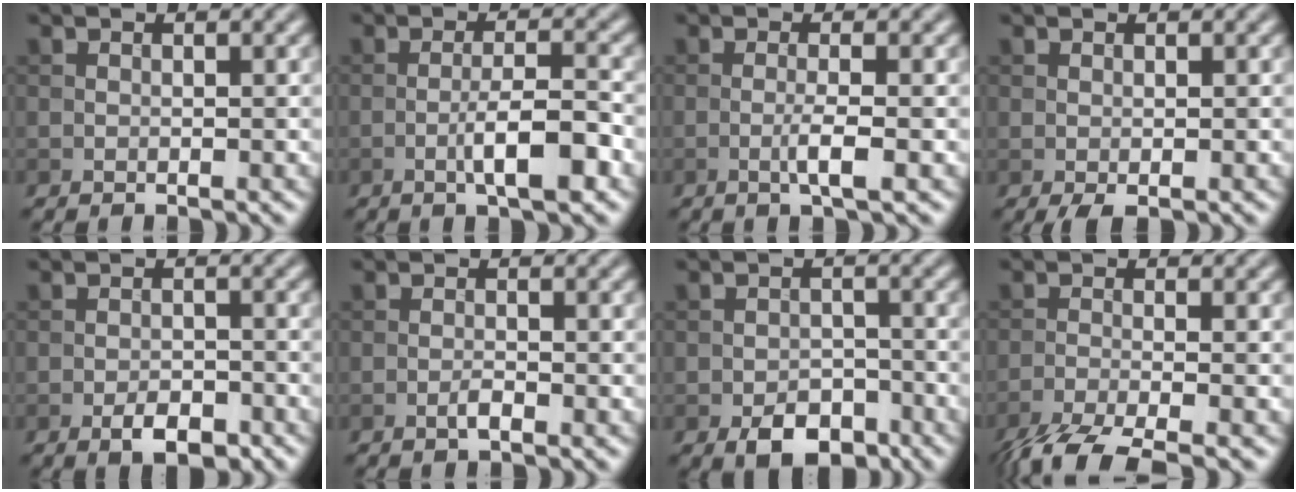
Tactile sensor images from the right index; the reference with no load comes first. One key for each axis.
{"total": 4.6, "fx": -1.7, "fy": 0.9, "fz": 4.2, "tx": -0.071, "ty": 0.004, "tz": -0.030}
{"total": 2.2, "fx": -0.6, "fy": 0.2, "fz": 2.1, "tx": -0.040, "ty": 0.001, "tz": -0.015}
{"total": 1.0, "fx": -0.3, "fy": 0.2, "fz": 0.9, "tx": -0.020, "ty": -0.002, "tz": -0.005}
{"total": 2.9, "fx": -1.7, "fy": 1.3, "fz": 1.9, "tx": -0.029, "ty": 0.001, "tz": -0.028}
{"total": 1.1, "fx": -0.6, "fy": 0.2, "fz": 0.8, "tx": -0.016, "ty": 0.001, "tz": -0.013}
{"total": 4.3, "fx": -2.6, "fy": 2.5, "fz": 2.3, "tx": -0.031, "ty": -0.005, "tz": -0.045}
{"total": 5.6, "fx": -4.2, "fy": 1.1, "fz": 3.5, "tx": -0.059, "ty": -0.011, "tz": -0.088}